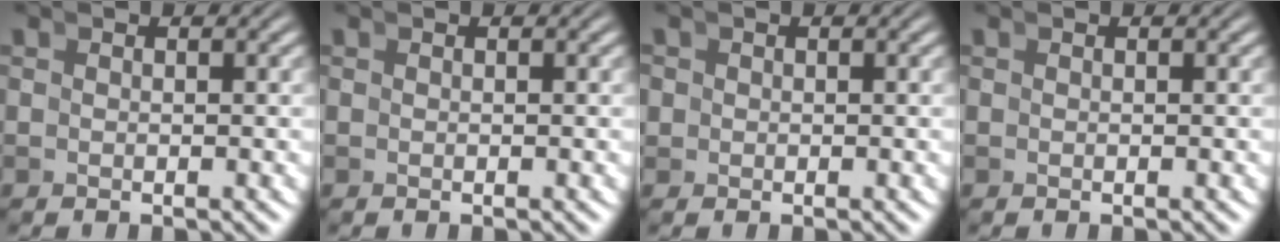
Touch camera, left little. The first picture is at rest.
{"total": 0.0}
{"total": 1.7, "force": [-0.1, 1.6, 0.3], "torque": [-0.010, -0.006, -0.001]}
{"total": 0.0}